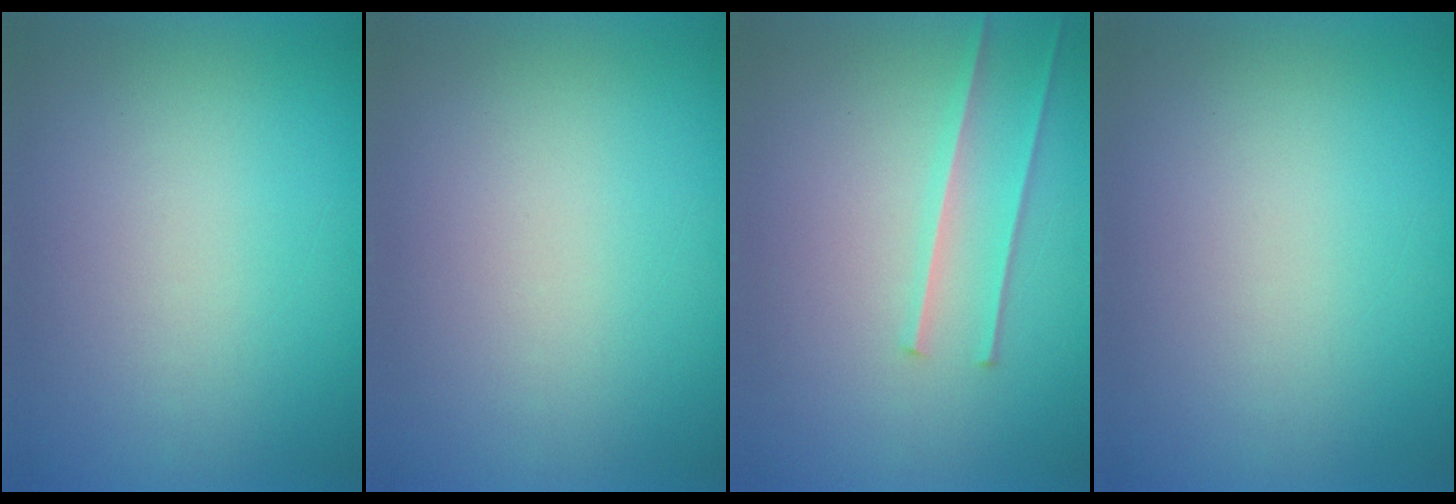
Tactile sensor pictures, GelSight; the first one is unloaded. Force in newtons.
{"total": 1.1}
{"total": 2.2}
{"total": 0.0}